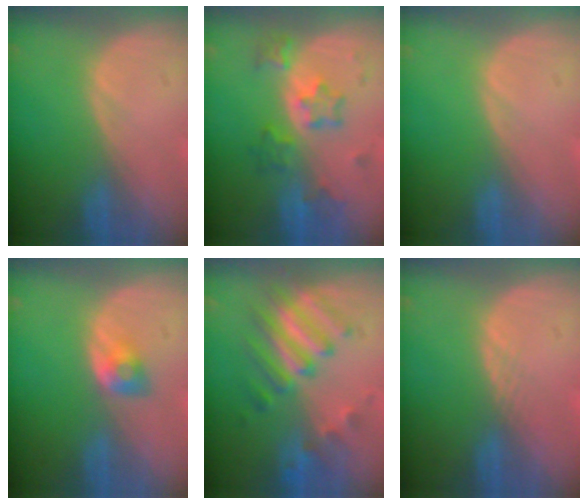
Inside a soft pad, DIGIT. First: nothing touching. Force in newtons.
{"total": 5.9, "press": 5.9, "slide": 0.8}
{"total": 0.0}
{"total": 2.8, "press": 2.5, "slide": 1.3}
{"total": 7.6, "press": 7.5, "slide": 1.1}
{"total": 1.0, "press": 0.8, "slide": 0.5}